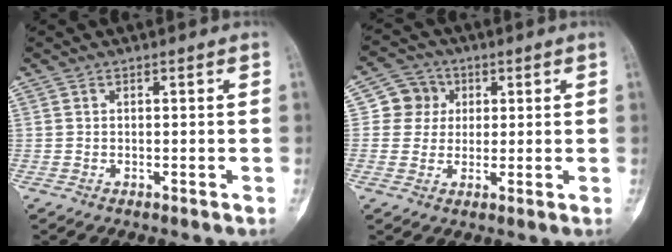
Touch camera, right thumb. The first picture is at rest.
{"total": 6.2, "force": [1.4, 6.0, 1.2], "torque": [0.021, 0.006, 0.017]}